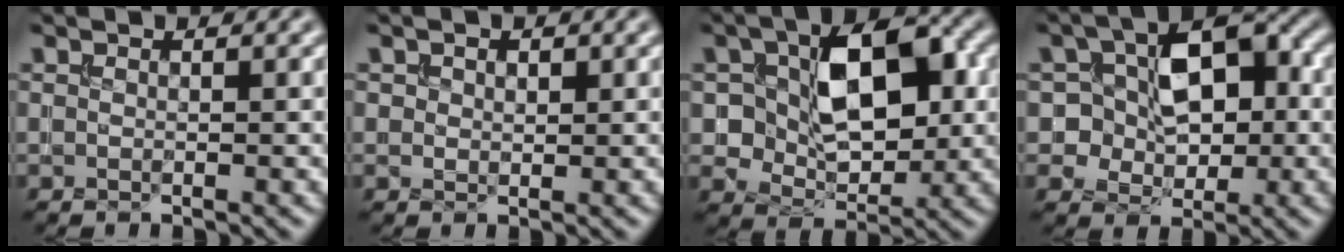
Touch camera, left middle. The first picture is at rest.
{"total": 1.3, "force": [0.7, 1.0, 0.5], "torque": [-0.005, -0.001, 0.008]}
{"total": 8.9, "force": [1.2, 5.5, 6.9], "torque": [-0.100, 0.004, 0.017]}
{"total": 7.5, "force": [0.2, 5.3, 5.3], "torque": [-0.066, 0.018, -0.009]}